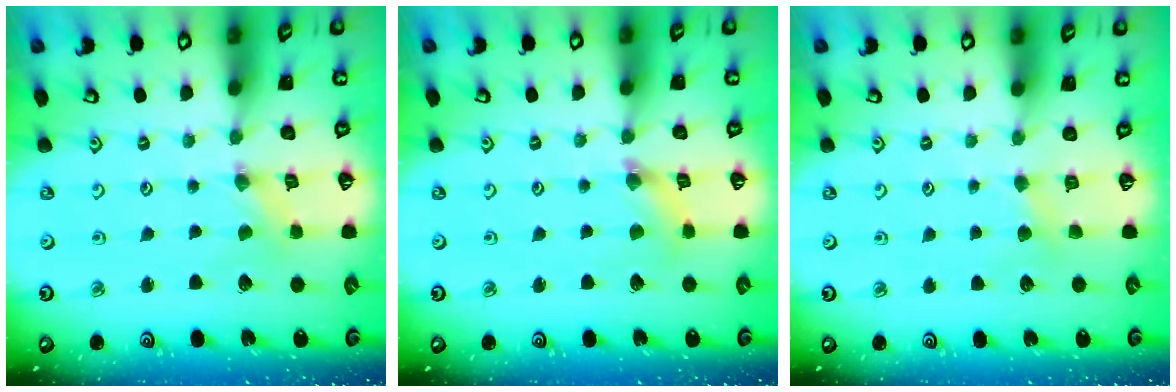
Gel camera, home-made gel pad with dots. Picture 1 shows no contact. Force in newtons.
{"total": 2.4, "press": 2.4, "slide": 0.2}
{"total": 2.6, "press": 2.5, "slide": 0.4}